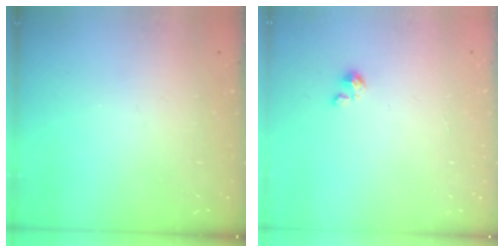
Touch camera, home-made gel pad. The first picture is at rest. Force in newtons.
{"total": 1.3, "press": 1.3, "slide": 0.1}